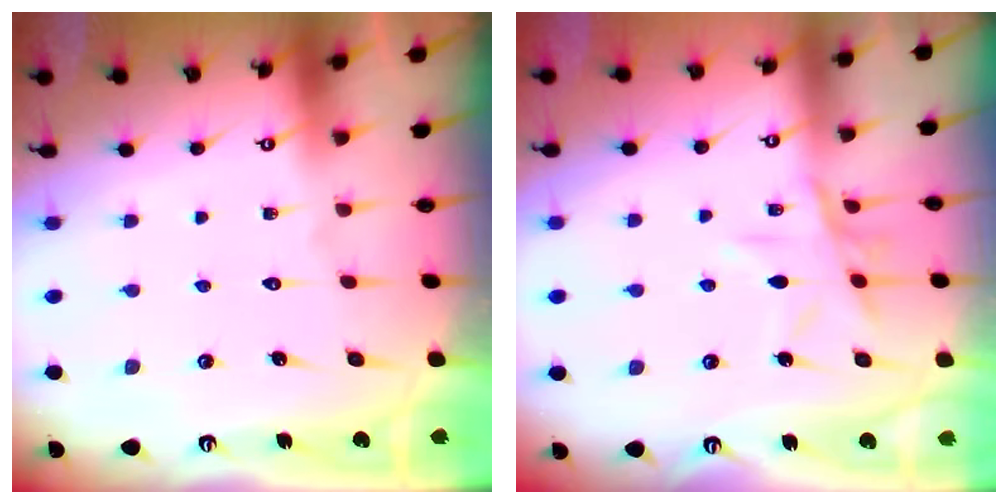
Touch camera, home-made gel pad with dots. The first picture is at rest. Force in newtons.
{"total": 10.4, "press": 10.3, "slide": 0.7}